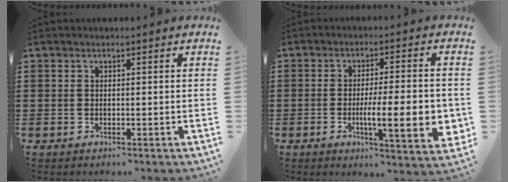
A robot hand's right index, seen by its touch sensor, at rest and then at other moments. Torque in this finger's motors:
{"motor_torque": [1.75, -0.39, 0.40, 0.20]}